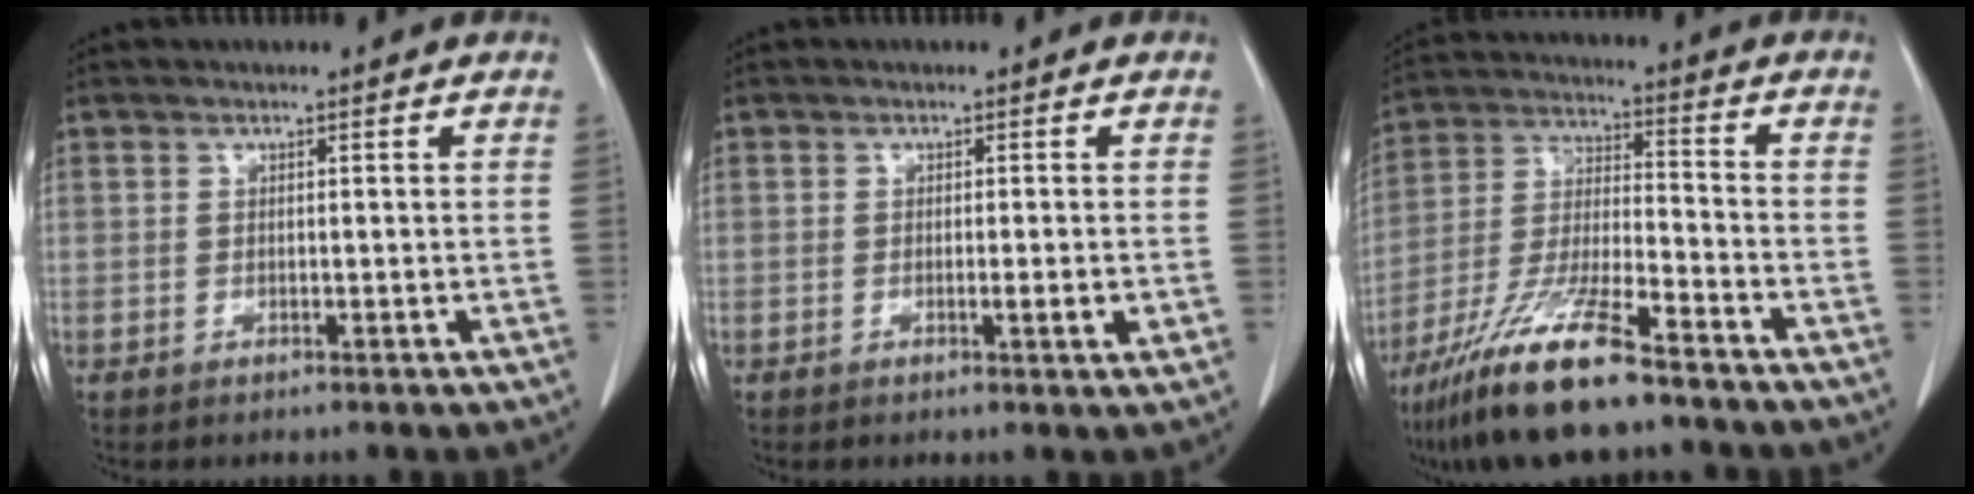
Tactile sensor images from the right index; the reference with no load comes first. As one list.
[{"total": 2.1, "force": [-0.3, 0.1, 2.1], "torque": [-0.030, -0.002, -0.004]}, {"total": 14.8, "force": [-10.8, 1.8, 10.0], "torque": [-0.212, -0.025, -0.201]}]